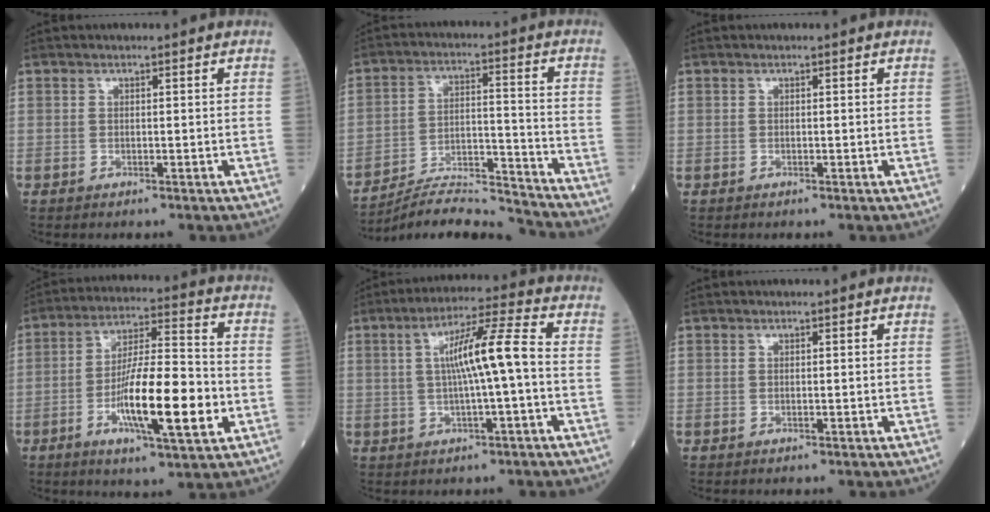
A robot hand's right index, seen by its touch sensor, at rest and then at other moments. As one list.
[{"total": 11.9, "force": [-11.7, -1.2, 1.2], "torque": [-0.020, 0.023, -0.208]}, {"total": 0.0}, {"total": 15.0, "force": [-4.1, 2.2, 14.2], "torque": [-0.250, -0.005, -0.070]}, {"total": 9.2, "force": [0.2, 0.0, 9.2], "torque": [-0.161, 0.018, 0.001]}, {"total": 0.0}]